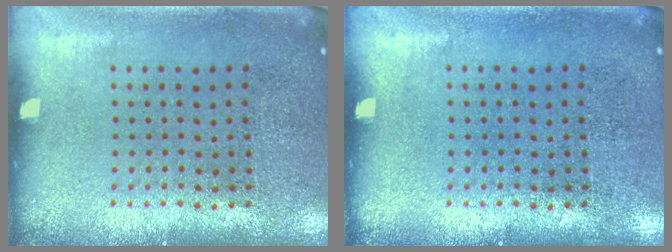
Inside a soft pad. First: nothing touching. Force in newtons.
{"total": 0.0}